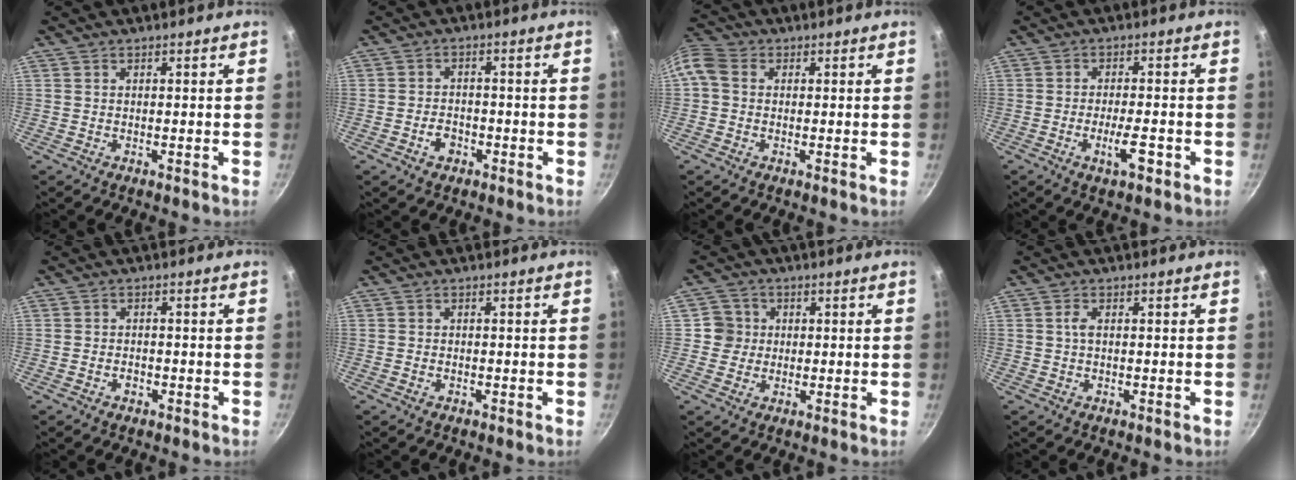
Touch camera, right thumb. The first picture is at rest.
{"total": 3.5, "force": [-1.8, 2.5, 1.7], "torque": [-0.017, 0.020, -0.030]}
{"total": 8.4, "force": [0.6, 6.8, 4.9], "torque": [-0.119, 0.026, -0.004]}
{"total": 5.2, "force": [-2.2, 1.5, 4.5], "torque": [-0.069, 0.011, -0.037]}
{"total": 1.7, "force": [-0.9, 1.2, 0.7], "torque": [-0.011, 0.012, -0.014]}
{"total": 0.7, "force": [-0.5, 0.5, 0.3], "torque": [-0.012, 0.007, -0.011]}
{"total": 4.2, "force": [0.2, 4.1, 0.6], "torque": [0.024, 0.007, -0.005]}
{"total": 1.4, "force": [0.2, 0.7, 1.3], "torque": [-0.027, 0.003, 0.002]}